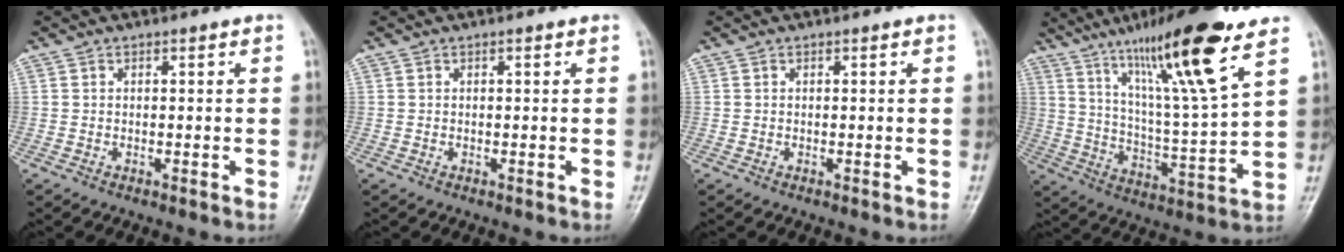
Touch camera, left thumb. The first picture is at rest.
{"total": 0.0}
{"total": 0.0}
{"total": 19.8, "force": [11.8, 1.9, 15.8], "torque": [-0.254, -0.054, 0.202]}